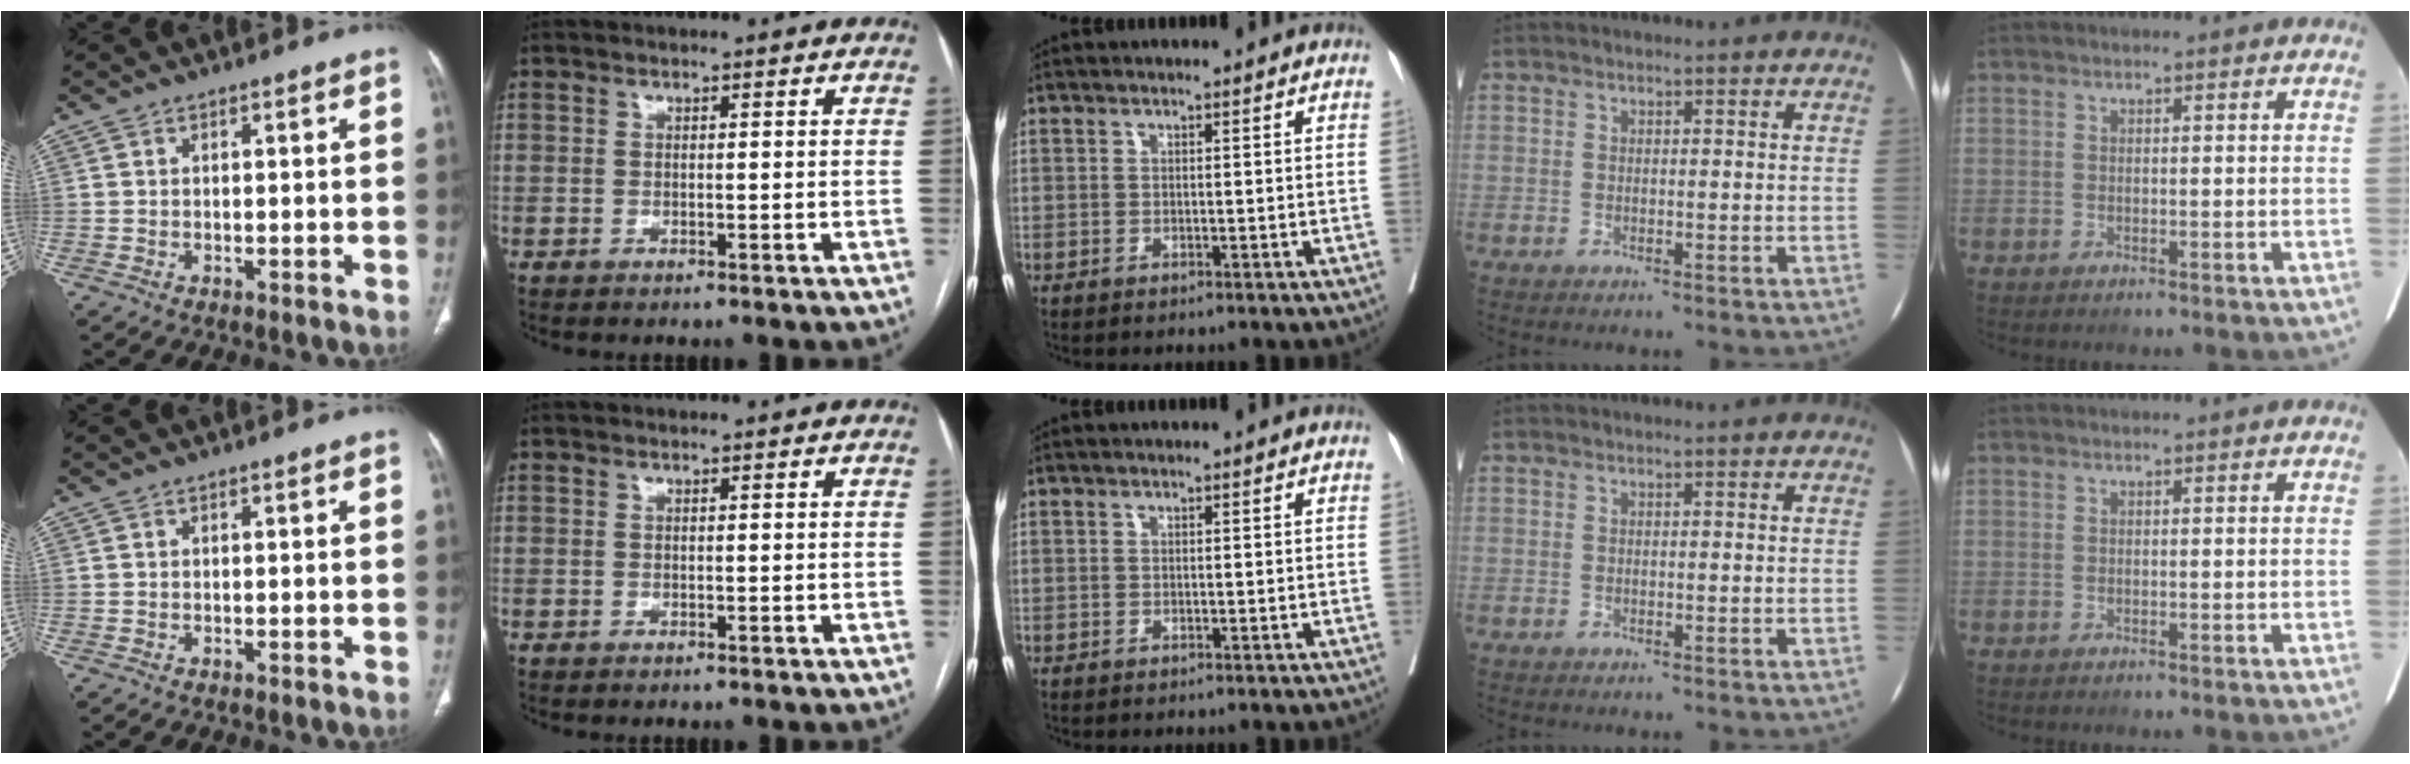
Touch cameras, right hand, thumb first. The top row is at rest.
{}